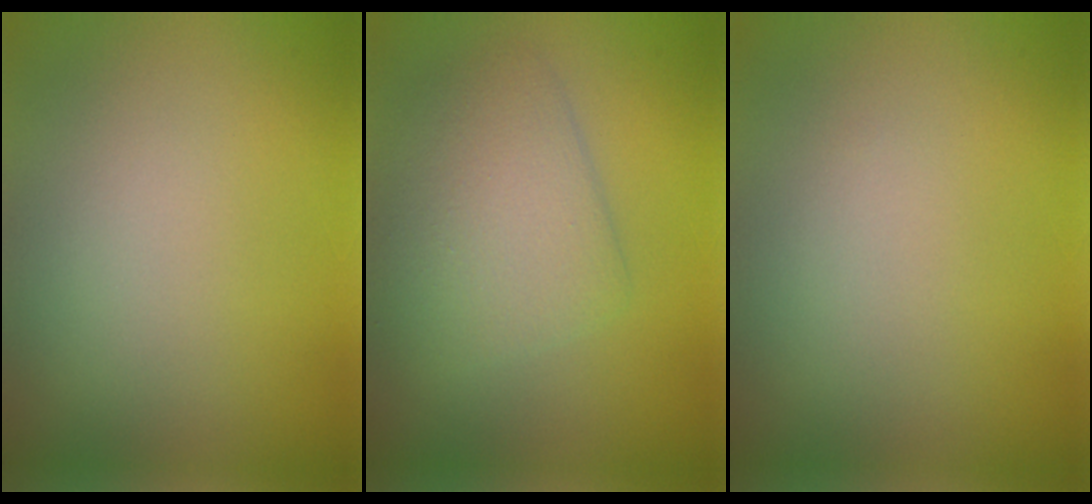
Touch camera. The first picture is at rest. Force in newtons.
{"total": 4.5, "press": 4.5, "slide": 0.3}
{"total": 0.0}